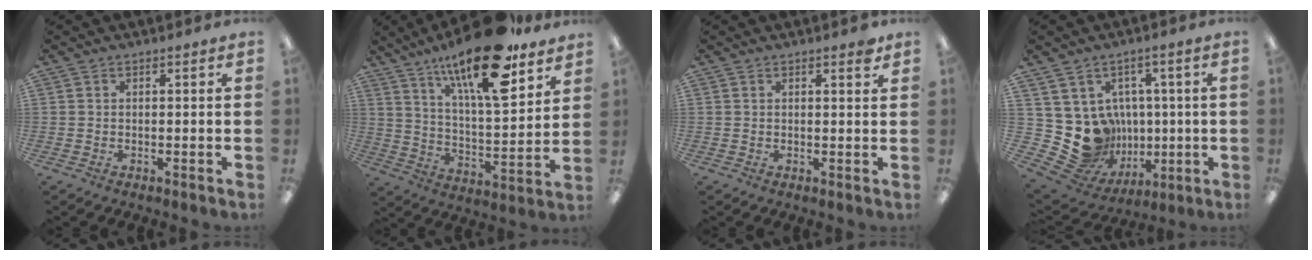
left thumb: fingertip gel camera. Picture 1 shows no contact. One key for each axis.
{"total": 21.7, "fx": 14.7, "fy": 6.5, "fz": 14.6, "tx": -0.246, "ty": -0.084, "tz": 0.242}
{"total": 1.7, "fx": 1.3, "fy": 0.4, "fz": 1.0, "tx": -0.005, "ty": -0.006, "tz": 0.019}
{"total": 13.9, "fx": -0.9, "fy": 13.0, "fz": 5.0, "tx": -0.108, "ty": -0.019, "tz": 0.014}